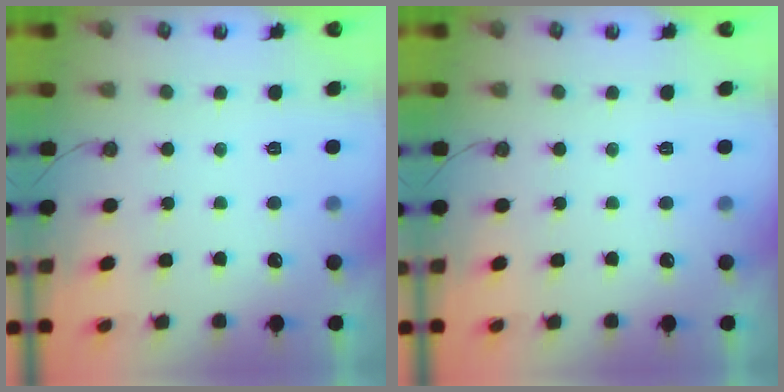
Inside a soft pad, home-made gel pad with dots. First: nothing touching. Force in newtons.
{"total": 0.0}